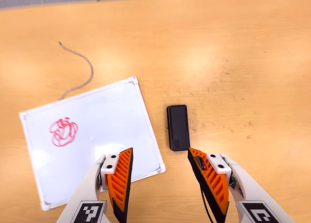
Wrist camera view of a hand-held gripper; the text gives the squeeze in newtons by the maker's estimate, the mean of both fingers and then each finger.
{"total": 0.0}